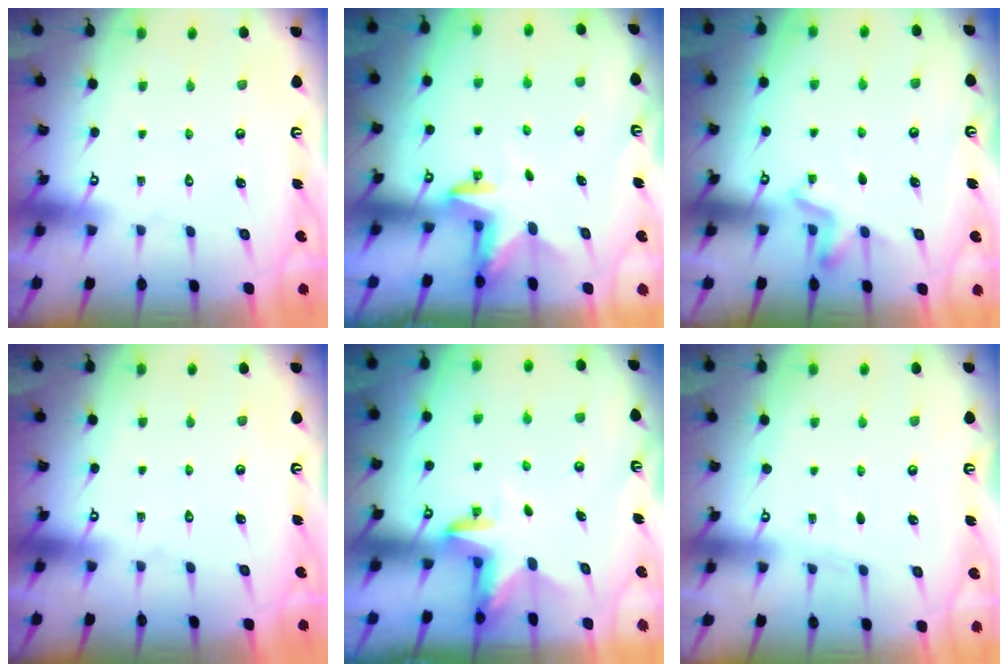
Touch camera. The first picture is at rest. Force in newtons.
{"total": 2.9, "press": 2.8, "slide": 0.6}
{"total": 5.2, "press": 4.9, "slide": 1.8}
{"total": 0.0}
{"total": 3.3, "press": 3.3, "slide": 0.2}
{"total": 2.7, "press": 2.6, "slide": 0.4}